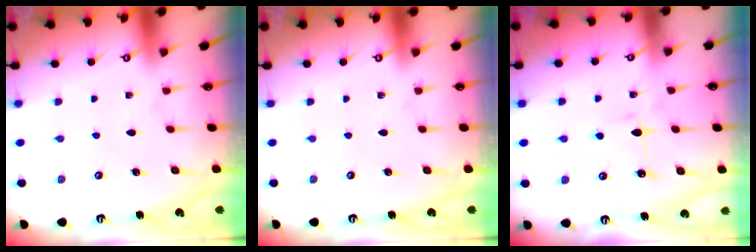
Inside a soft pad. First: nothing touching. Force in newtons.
{"total": 0.0}
{"total": 5.3, "press": 5.2, "slide": 0.7}